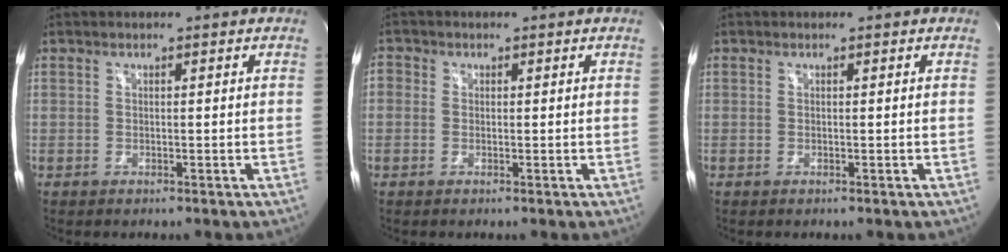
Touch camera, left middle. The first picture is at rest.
{"total": 1.8, "force": [0.2, 1.6, 0.7], "torque": [-0.008, 0.008, 0.001]}
{"total": 0.0}